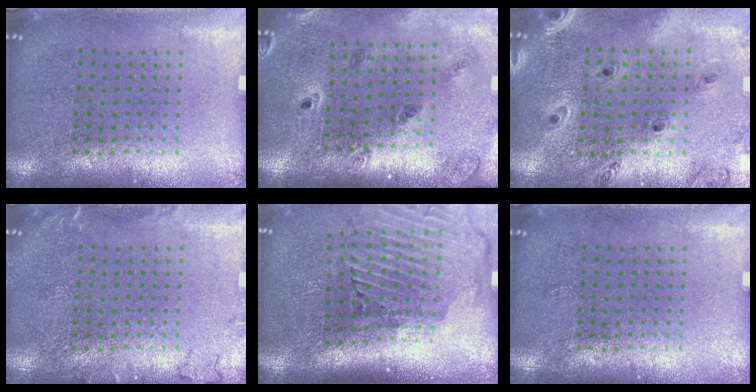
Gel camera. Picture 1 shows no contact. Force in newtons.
{"total": 1.4, "press": 1.4, "slide": 0.2}
{"total": 1.4, "press": 1.4, "slide": 0.1}
{"total": 1.2, "press": 1.2, "slide": 0.3}
{"total": 2.9, "press": 2.1, "slide": 2.0}
{"total": 0.0}